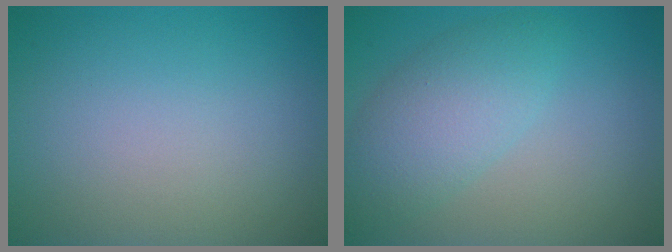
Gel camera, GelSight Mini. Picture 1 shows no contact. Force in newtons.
{"total": 4.5, "press": 4.5, "slide": 0.1}